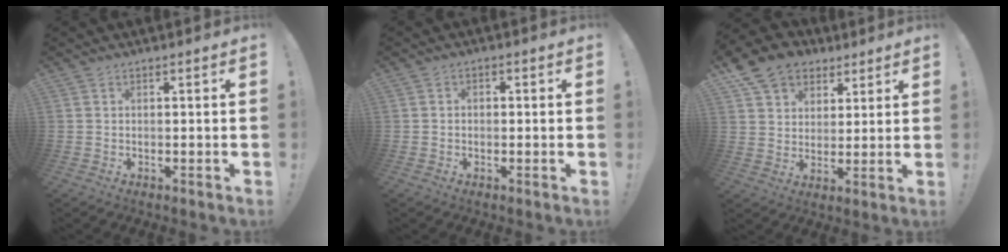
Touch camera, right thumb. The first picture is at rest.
{"total": 1.5, "force": [-1.0, 1.0, 0.5], "torque": [-0.009, 0.006, -0.018]}
{"total": 12.4, "force": [7.6, 9.1, 3.5], "torque": [-0.057, -0.042, 0.152]}